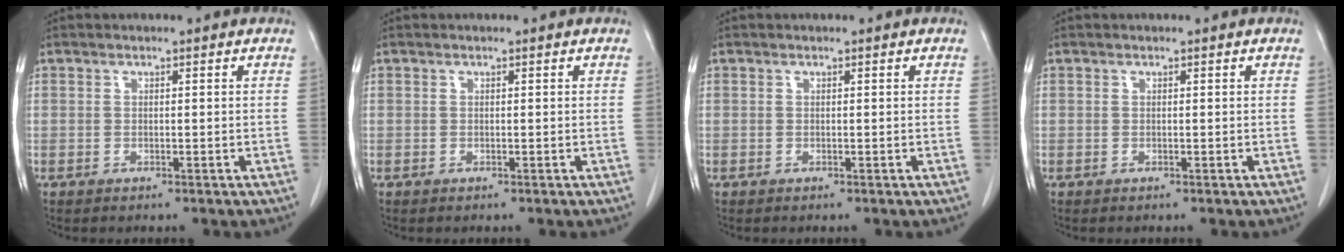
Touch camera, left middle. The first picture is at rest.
{"total": 0.0}
{"total": 0.0}
{"total": 0.0}